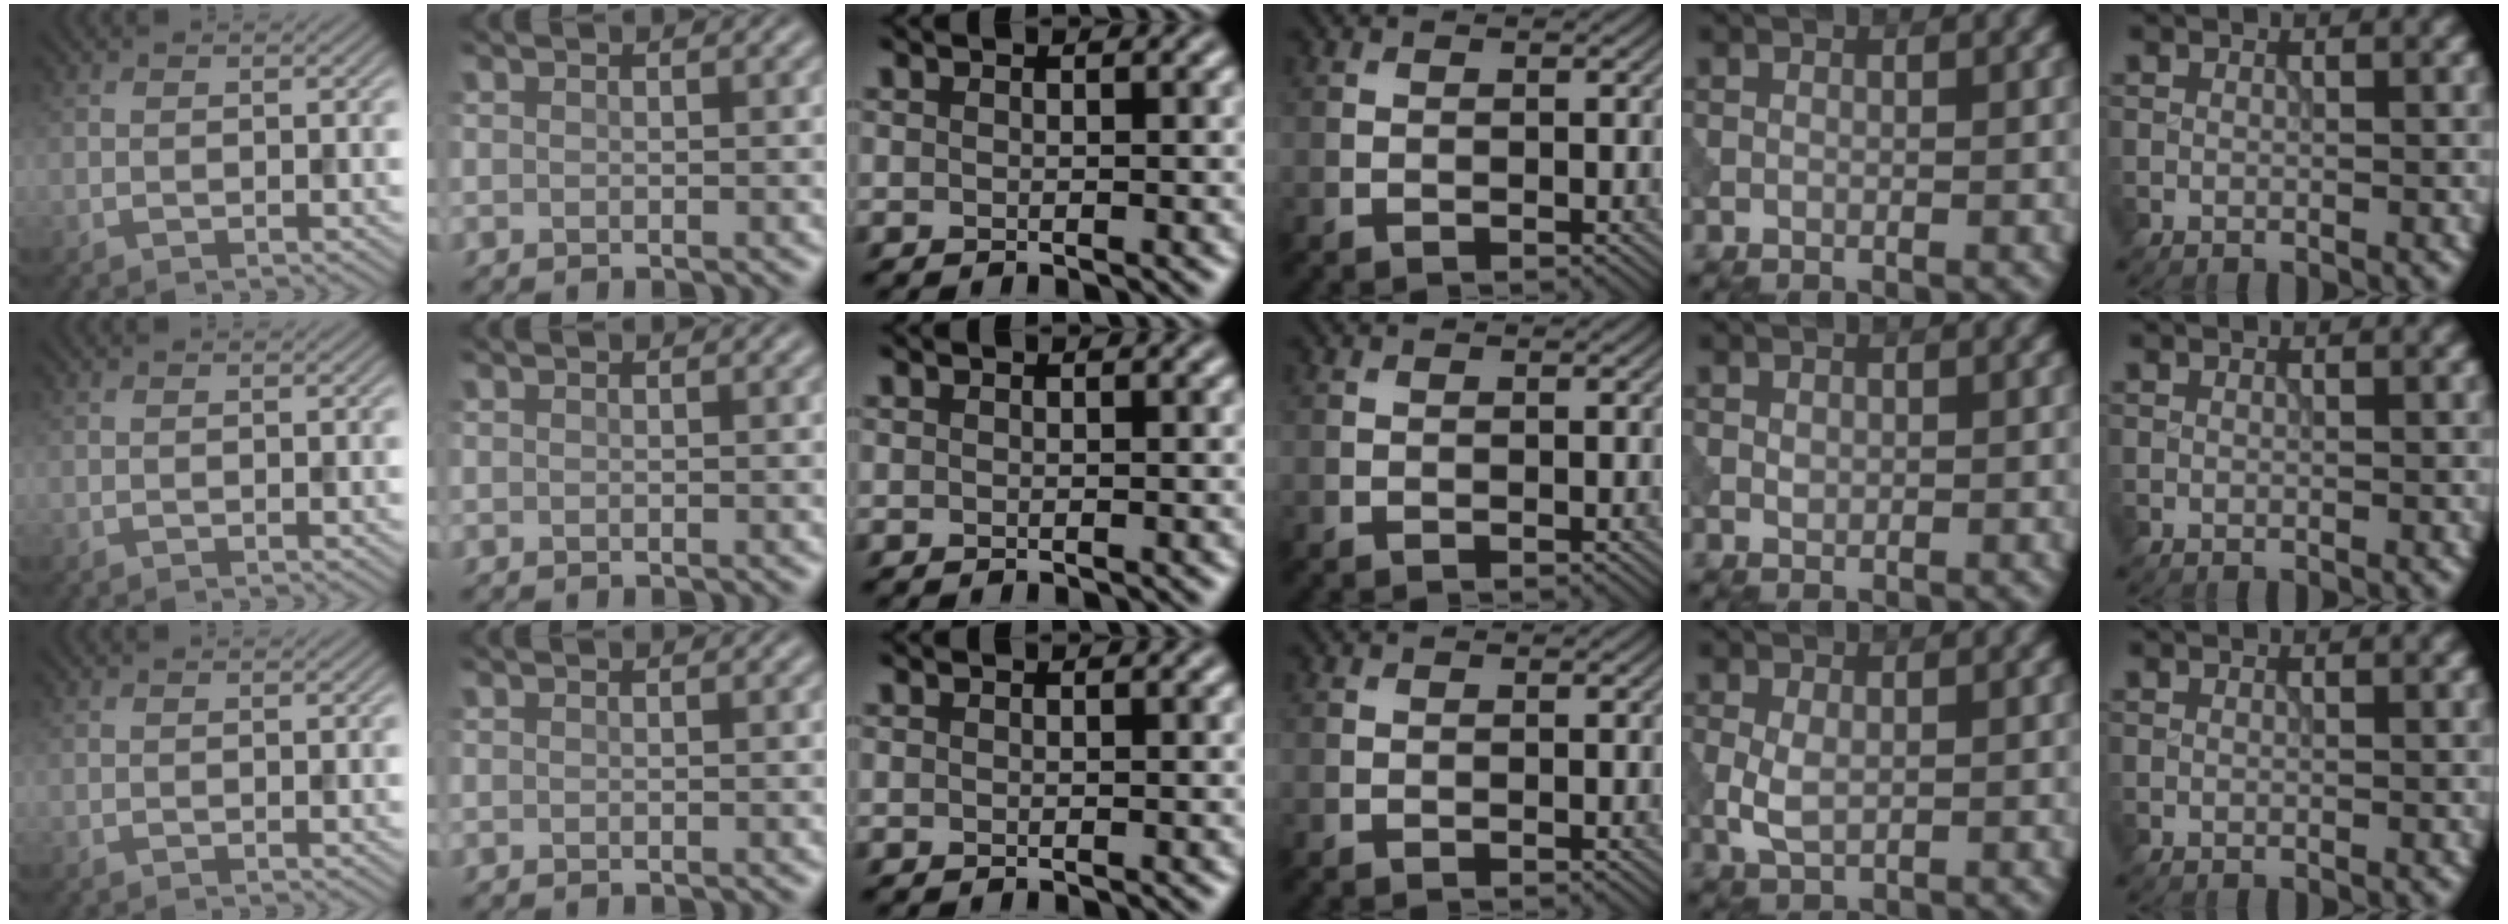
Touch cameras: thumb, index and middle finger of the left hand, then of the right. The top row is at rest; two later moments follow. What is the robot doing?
{"motion": "press", "object": "tv remote"}